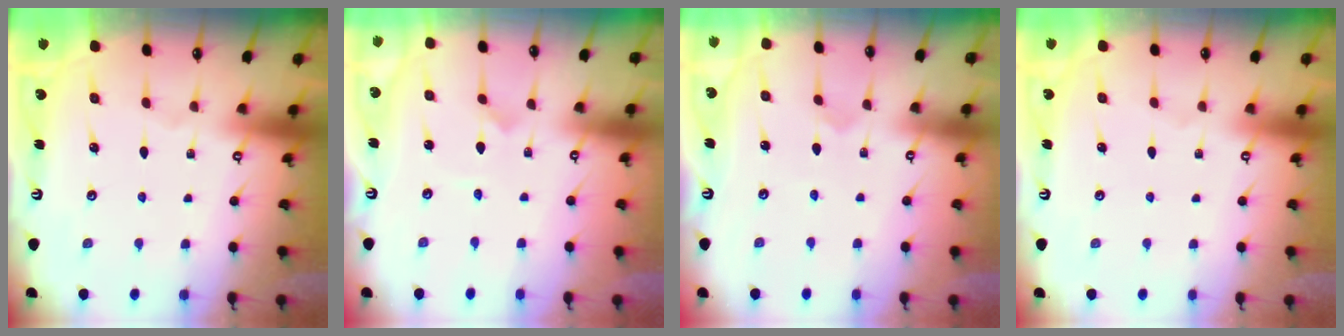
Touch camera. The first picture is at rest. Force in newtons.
{"total": 0.6, "press": 0.5, "slide": 0.1}
{"total": 2.3, "press": 2.3, "slide": 0.2}
{"total": 0.0}